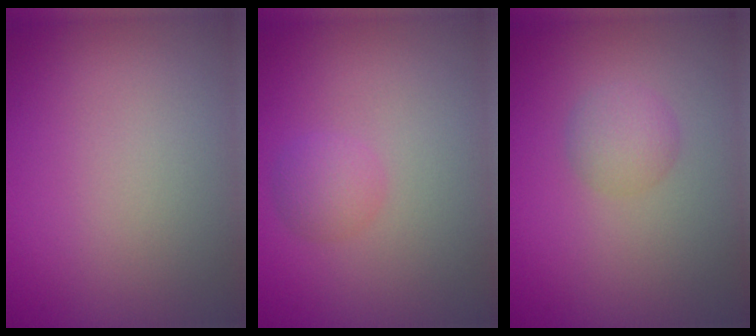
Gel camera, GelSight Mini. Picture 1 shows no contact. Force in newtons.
{"total": 1.9, "press": 1.9, "slide": 0.1}
{"total": 1.9, "press": 1.9, "slide": 0.0}